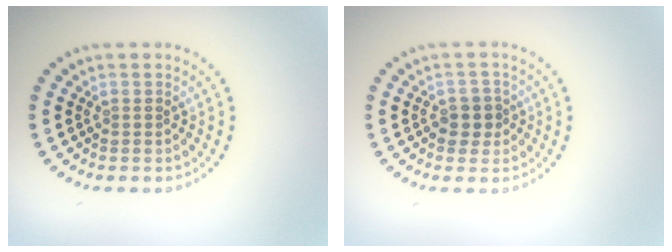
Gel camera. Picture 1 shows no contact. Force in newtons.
{"total": 1.8, "press": 1.7, "slide": 0.6}